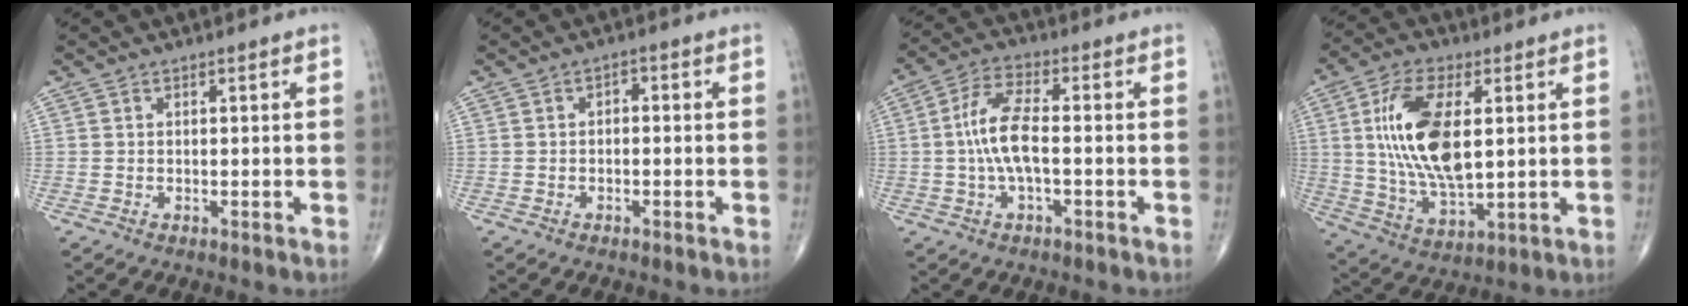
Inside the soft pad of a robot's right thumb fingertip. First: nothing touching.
{"total": 1.6, "force": [-0.3, 1.1, 1.2], "torque": [-0.010, 0.012, -0.011]}
{"total": 8.7, "force": [-0.8, 3.1, 8.1], "torque": [-0.177, 0.023, -0.019]}
{"total": 16.9, "force": [2.8, 7.9, 14.7], "torque": [-0.282, -0.014, 0.057]}